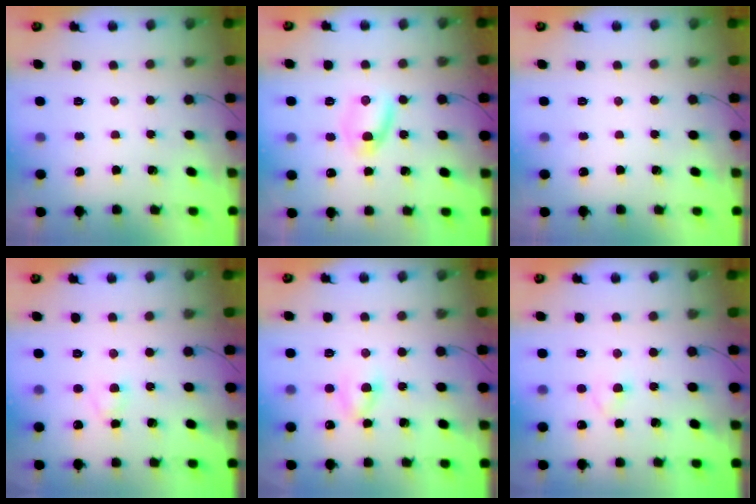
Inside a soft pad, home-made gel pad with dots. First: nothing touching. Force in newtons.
{"total": 4.7, "press": 4.4, "slide": 1.5}
{"total": 0.0}
{"total": 2.5, "press": 2.3, "slide": 1.1}
{"total": 3.9, "press": 3.6, "slide": 1.6}
{"total": 2.1, "press": 1.9, "slide": 0.9}